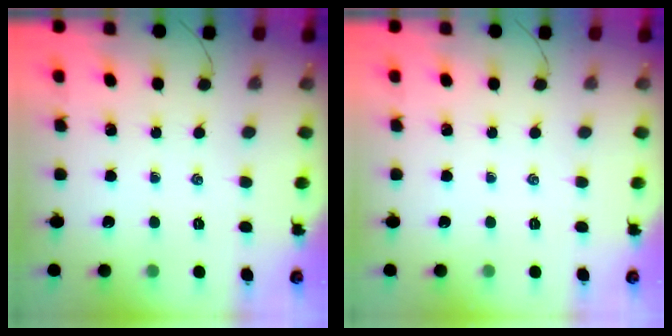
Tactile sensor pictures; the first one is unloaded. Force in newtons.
{"total": 0.0}